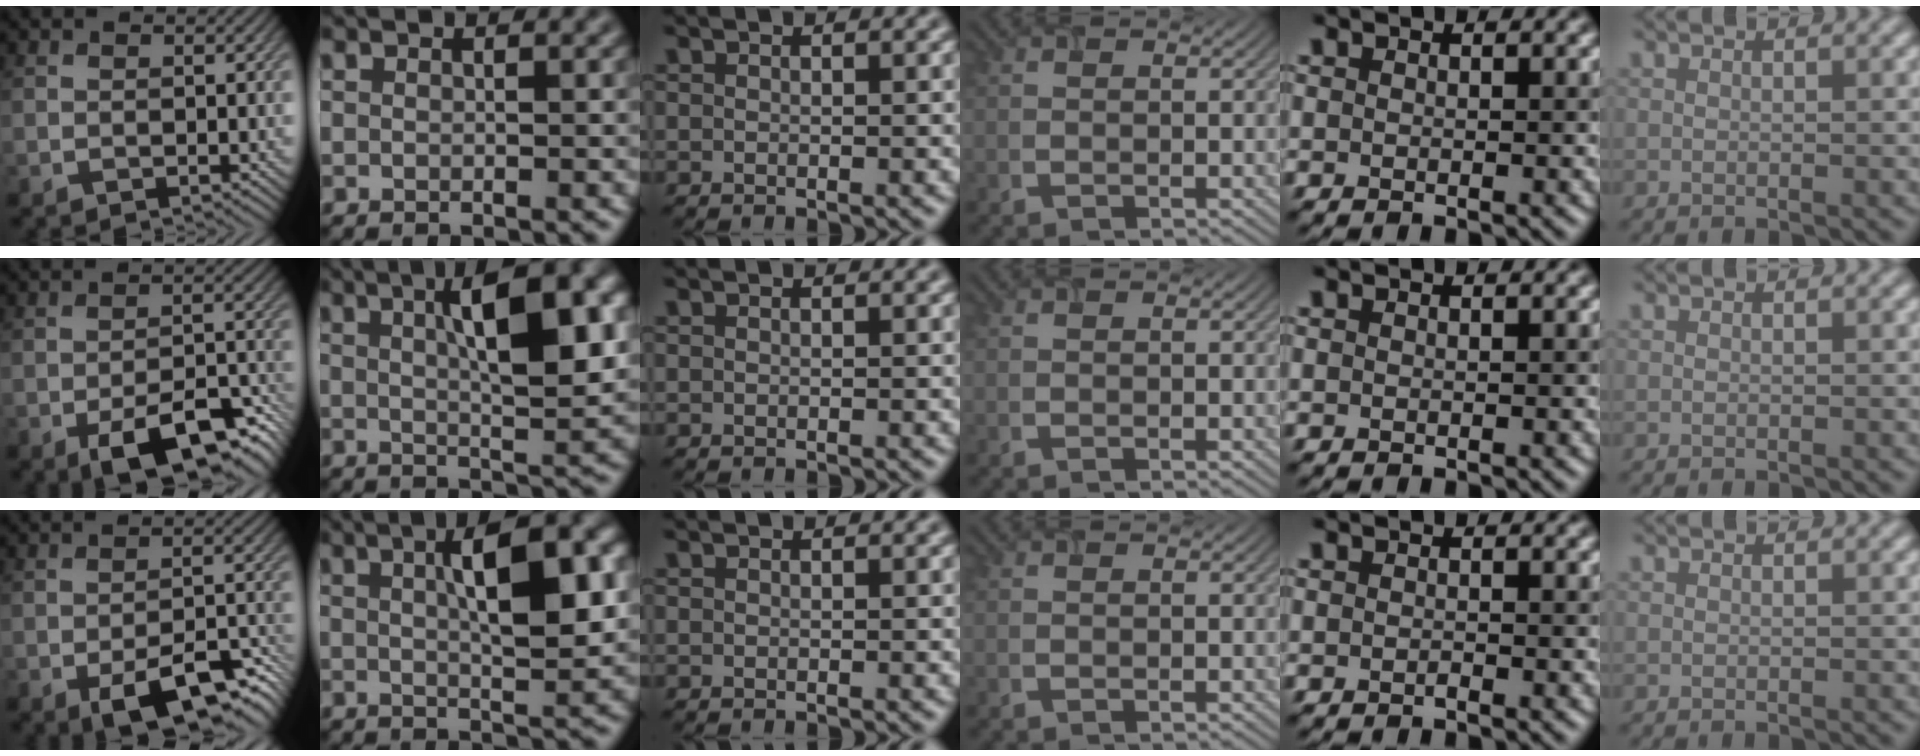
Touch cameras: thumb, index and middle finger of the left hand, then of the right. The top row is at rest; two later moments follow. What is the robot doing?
{"motion": "close", "object": "airpods case & airpods"}